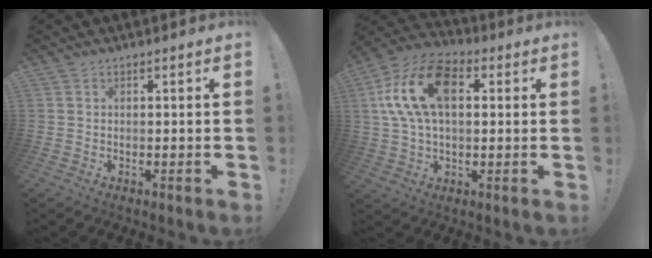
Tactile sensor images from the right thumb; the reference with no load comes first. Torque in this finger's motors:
{"motor_torque": [2.30, 2.32, 0.17, 0.15, 0.12]}